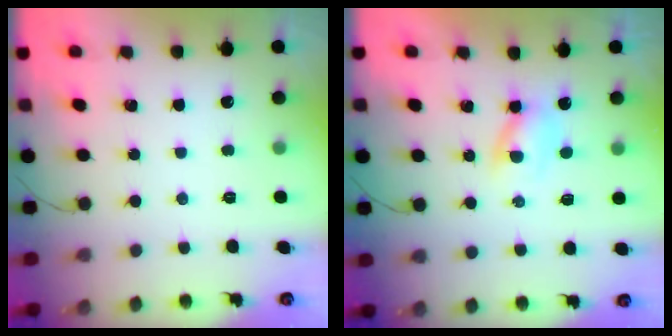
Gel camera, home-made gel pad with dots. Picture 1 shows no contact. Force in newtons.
{"total": 2.6, "press": 2.3, "slide": 1.2}